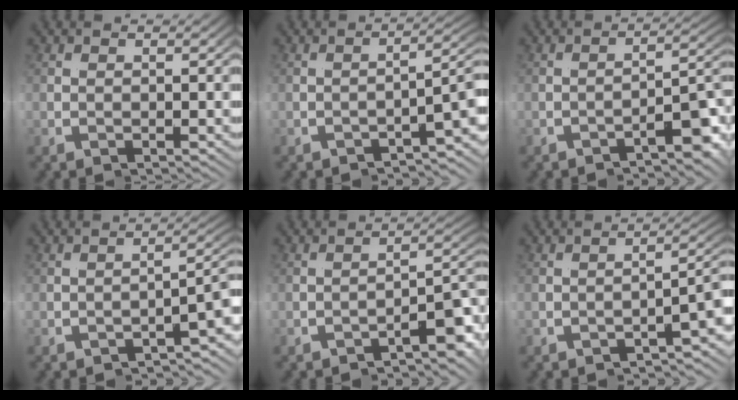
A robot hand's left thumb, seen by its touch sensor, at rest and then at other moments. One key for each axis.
{"total": 3.9, "fx": -2.2, "fy": -0.6, "fz": 3.2, "tx": -0.051, "ty": 0.009, "tz": -0.027}
{"total": 3.7, "fx": -2.0, "fy": -1.5, "fz": 2.7, "tx": -0.041, "ty": 0.018, "tz": -0.030}
{"total": 3.9, "fx": -2.1, "fy": -0.5, "fz": 3.2, "tx": -0.056, "ty": 0.006, "tz": -0.025}
{"total": 3.8, "fx": -2.1, "fy": -1.3, "fz": 2.9, "tx": -0.042, "ty": 0.017, "tz": -0.033}
{"total": 3.6, "fx": -2.0, "fy": -0.8, "fz": 2.9, "tx": -0.049, "ty": 0.008, "tz": -0.024}